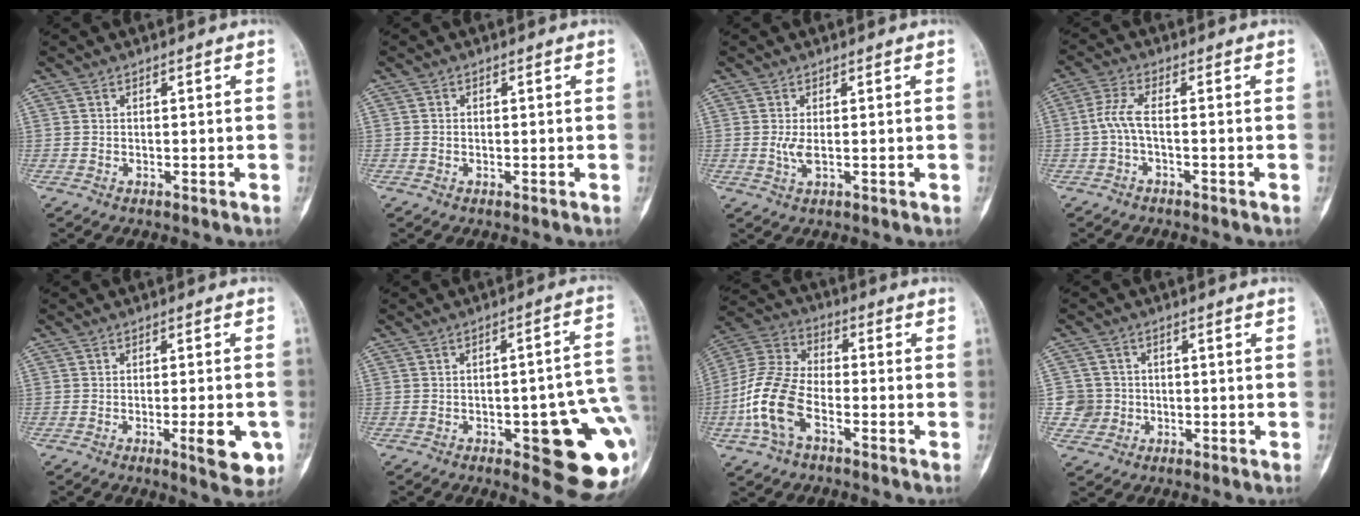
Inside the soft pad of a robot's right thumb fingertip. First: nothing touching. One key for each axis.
{"total": 0.0}
{"total": 2.2, "fx": 0.0, "fy": 0.7, "fz": 2.1, "tx": -0.052, "ty": -0.008, "tz": 0.003}
{"total": 4.2, "fx": -0.9, "fy": 1.2, "fz": 4.0, "tx": -0.098, "ty": 0.014, "tz": -0.023}
{"total": 7.7, "fx": -2.7, "fy": 2.1, "fz": 6.9, "tx": -0.080, "ty": -0.002, "tz": -0.031}
{"total": 19.3, "fx": -4.3, "fy": 6.0, "fz": 17.8, "tx": -0.173, "ty": 0.021, "tz": -0.037}
{"total": 13.3, "fx": -4.7, "fy": 7.4, "fz": 10.0, "tx": -0.217, "ty": 0.029, "tz": -0.098}
{"total": 4.4, "fx": -0.5, "fy": 4.4, "fz": 0.0, "tx": 0.026, "ty": 0.010, "tz": -0.015}